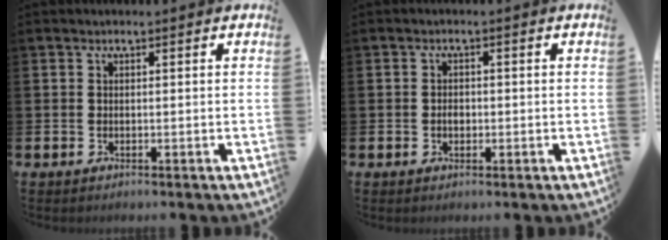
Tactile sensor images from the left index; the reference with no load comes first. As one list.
[{"total": 1.5, "force": [-0.2, 1.1, 1.0], "torque": [-0.009, 0.003, -0.008]}]